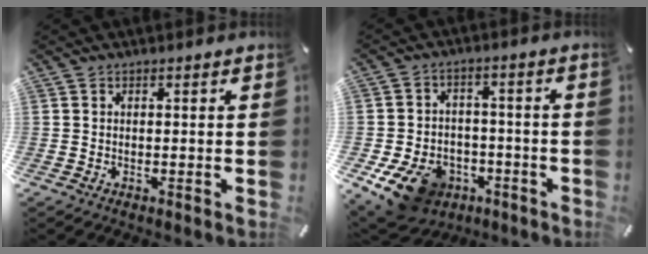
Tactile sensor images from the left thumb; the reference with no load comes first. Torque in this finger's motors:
{"motor_torque": [0.92, 1.66, 0.63, -0.03, 0.19]}